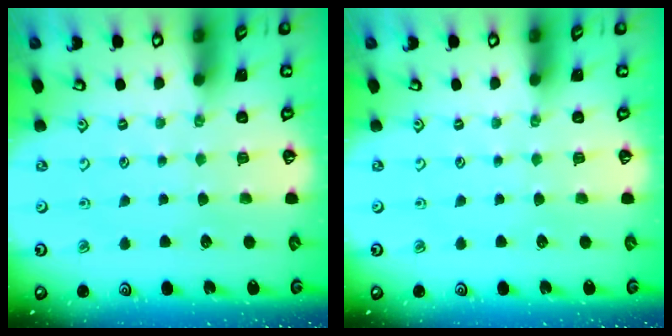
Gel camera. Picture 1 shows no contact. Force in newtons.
{"total": 0.0}